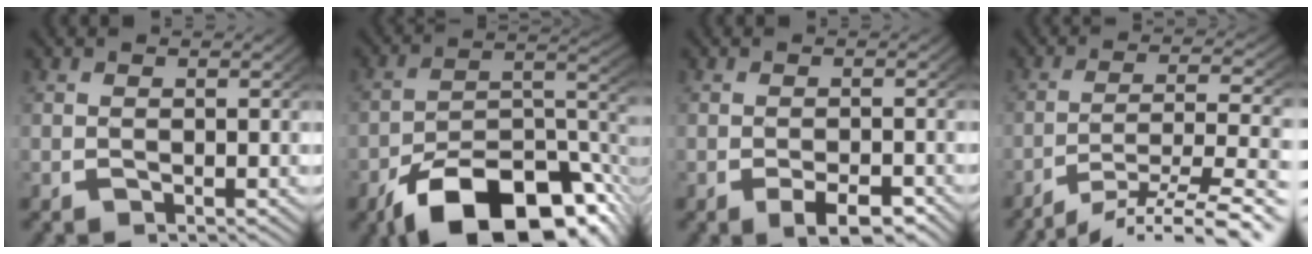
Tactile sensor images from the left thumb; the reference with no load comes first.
{"total": 14.9, "force": [-8.0, 7.6, 10.0], "torque": [-0.165, -0.041, -0.098]}
{"total": 3.0, "force": [-1.8, 1.3, 2.0], "torque": [-0.023, -0.002, -0.029]}
{"total": 9.7, "force": [-5.7, 4.6, 6.3], "torque": [-0.116, -0.029, -0.075]}